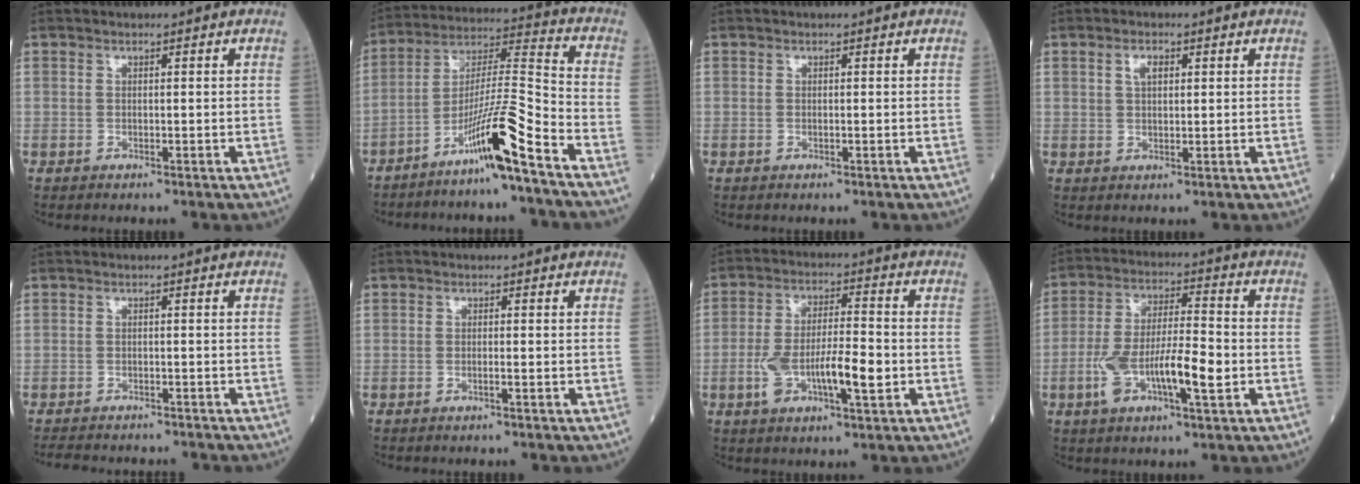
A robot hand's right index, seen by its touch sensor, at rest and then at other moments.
{"total": 12.0, "force": [-7.6, -0.7, 9.2], "torque": [-0.172, 0.001, -0.141]}
{"total": 0.0}
{"total": 2.4, "force": [1.1, 1.1, 1.9], "torque": [-0.040, 0.001, 0.021]}
{"total": 8.2, "force": [-7.5, 2.1, 2.5], "torque": [-0.040, -0.006, -0.100]}
{"total": 0.7, "force": [-0.3, -0.1, 0.6], "torque": [-0.011, 0.001, -0.006]}
{"total": 10.6, "force": [-2.5, 2.8, 9.9], "torque": [-0.190, 0.011, -0.040]}
{"total": 11.9, "force": [-3.0, 2.9, 11.1], "torque": [-0.216, 0.012, -0.050]}